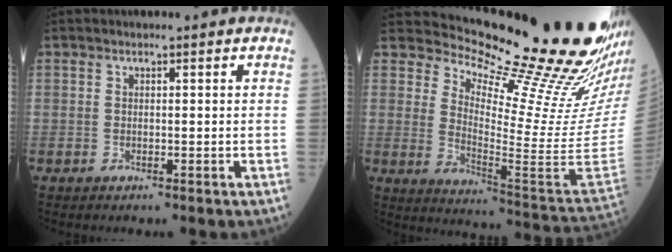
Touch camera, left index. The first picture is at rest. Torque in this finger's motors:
{"motor_torque": [0.29, -0.73, 0.28, 0.01]}